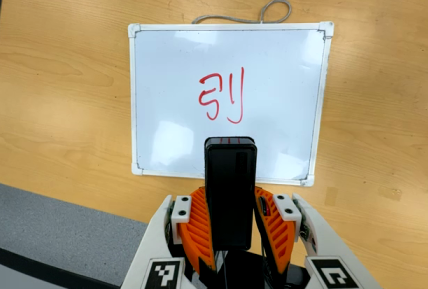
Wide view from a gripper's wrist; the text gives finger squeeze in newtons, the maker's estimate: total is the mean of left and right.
{"total": 5.0, "left": 3.8, "right": 6.3}